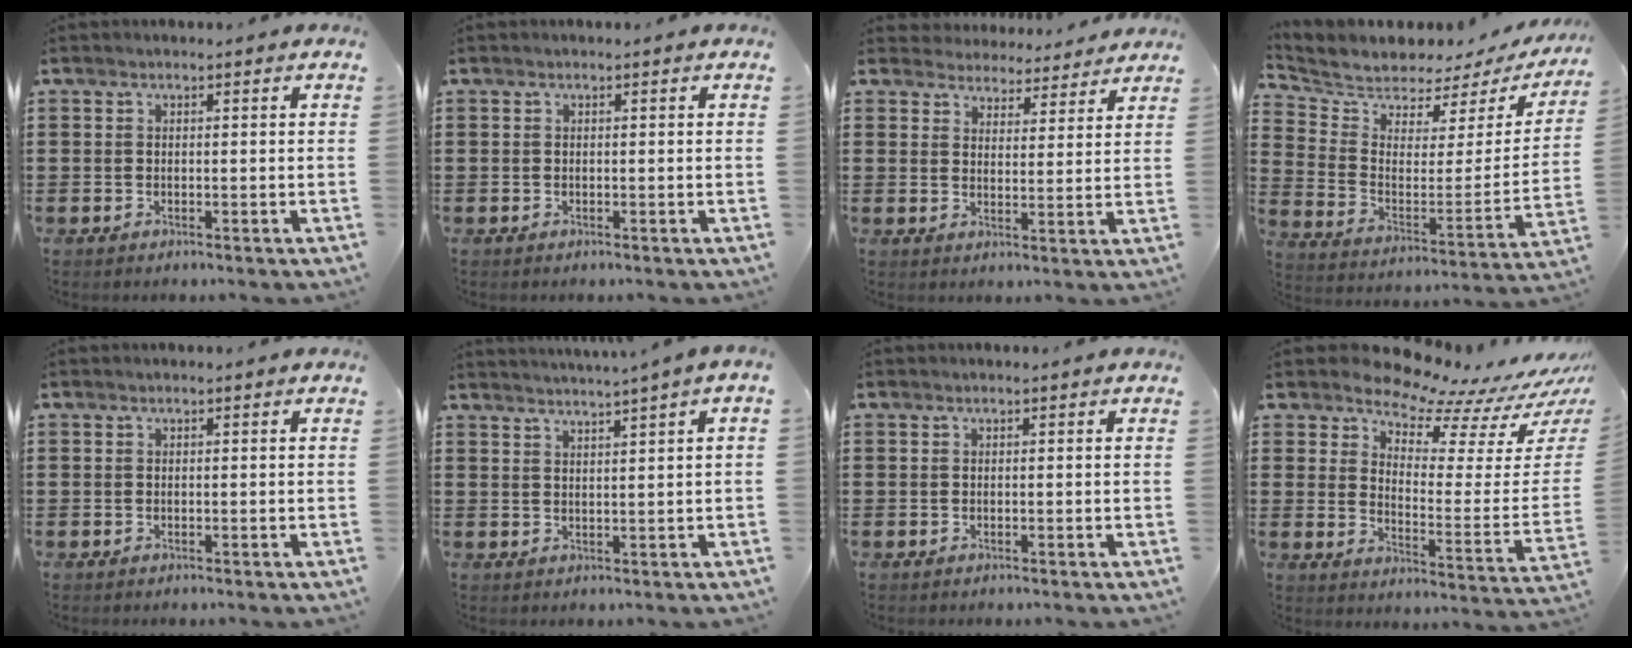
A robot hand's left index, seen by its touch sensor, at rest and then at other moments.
{"total": 0.0}
{"total": 4.2, "force": [4.1, 0.7, -0.2], "torque": [-0.017, -0.023, 0.073]}
{"total": 4.5, "force": [4.4, 1.2, -0.4], "torque": [-0.032, -0.044, 0.069]}
{"total": 0.0}
{"total": 1.9, "force": [1.6, -0.9, 0.4], "torque": [-0.010, -0.008, 0.029]}
{"total": 0.0}
{"total": 7.9, "force": [7.5, 1.5, 2.1], "torque": [-0.058, -0.070, 0.129]}